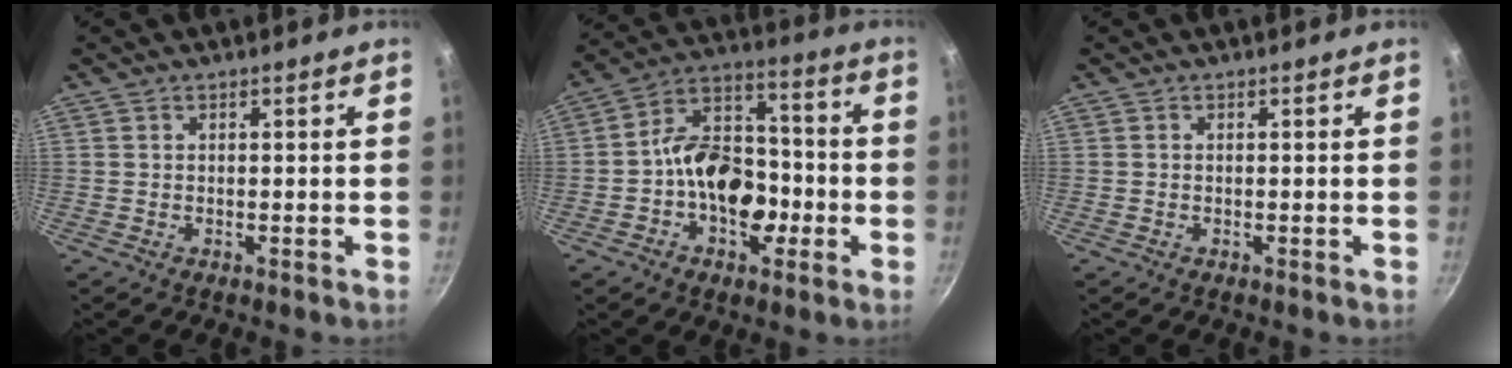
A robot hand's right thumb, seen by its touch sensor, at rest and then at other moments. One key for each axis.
{"total": 15.0, "fx": -3.5, "fy": 10.0, "fz": 10.6, "tx": -0.125, "ty": 0.048, "tz": -0.072}
{"total": 0.0}